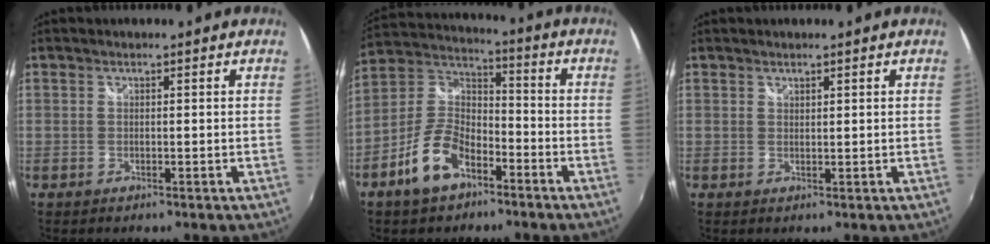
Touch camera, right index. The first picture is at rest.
{"total": 12.0, "force": [-6.7, 6.4, 7.6], "torque": [-0.161, 0.014, -0.120]}
{"total": 0.7, "force": [0.7, 0.1, 0.1], "torque": [-0.001, 0.000, 0.013]}